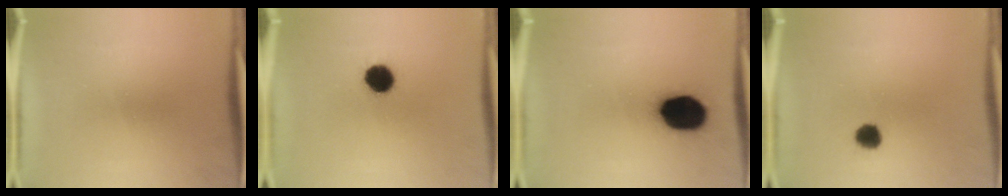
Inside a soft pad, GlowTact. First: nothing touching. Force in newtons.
{"total": 8.4}
{"total": 17.2}
{"total": 3.0}